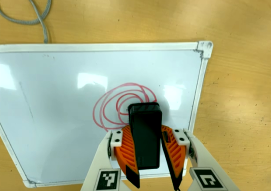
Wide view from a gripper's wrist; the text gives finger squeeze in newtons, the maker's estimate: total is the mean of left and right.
{"total": 15.3, "left": 16.8, "right": 13.8}